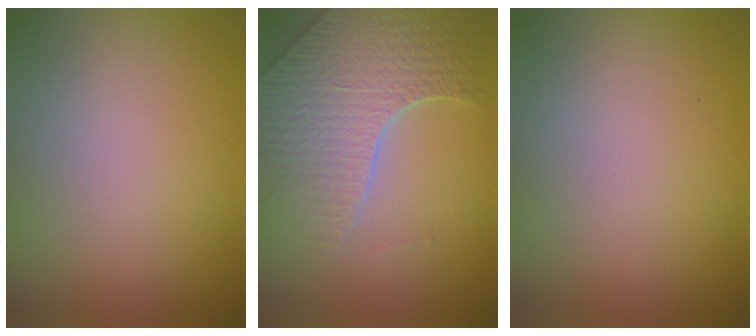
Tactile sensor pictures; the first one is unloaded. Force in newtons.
{"total": 5.8, "press": 4.9, "slide": 3.0}
{"total": 0.0}